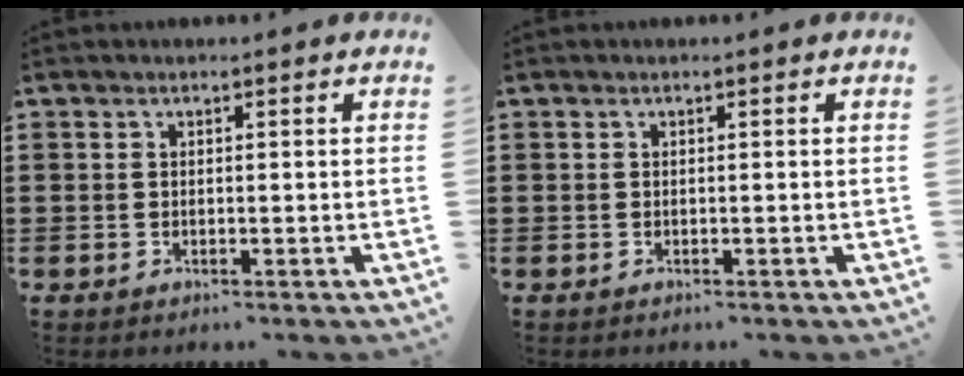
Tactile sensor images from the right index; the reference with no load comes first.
{"total": 0.0}